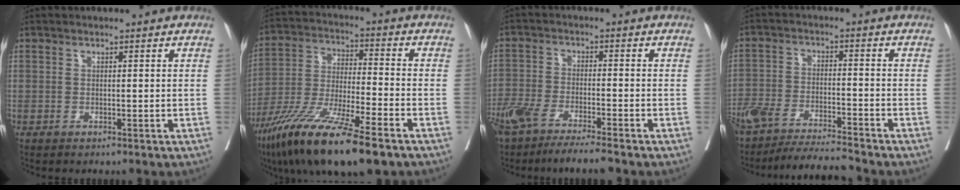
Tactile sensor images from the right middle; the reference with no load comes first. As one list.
[{"total": 17.3, "force": [-11.2, 1.8, 13.1], "torque": [-0.255, -0.048, -0.205]}, {"total": 10.5, "force": [-8.5, 0.8, 6.2], "torque": [-0.107, -0.021, -0.144]}, {"total": 11.0, "force": [-10.3, 0.0, 3.8], "torque": [-0.061, -0.003, -0.176]}]